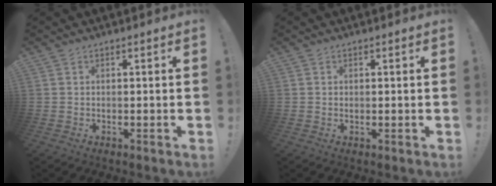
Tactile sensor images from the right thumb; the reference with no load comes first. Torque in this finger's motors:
{"motor_torque": [-0.27, -0.29, 0.06, 0.03, -0.09]}